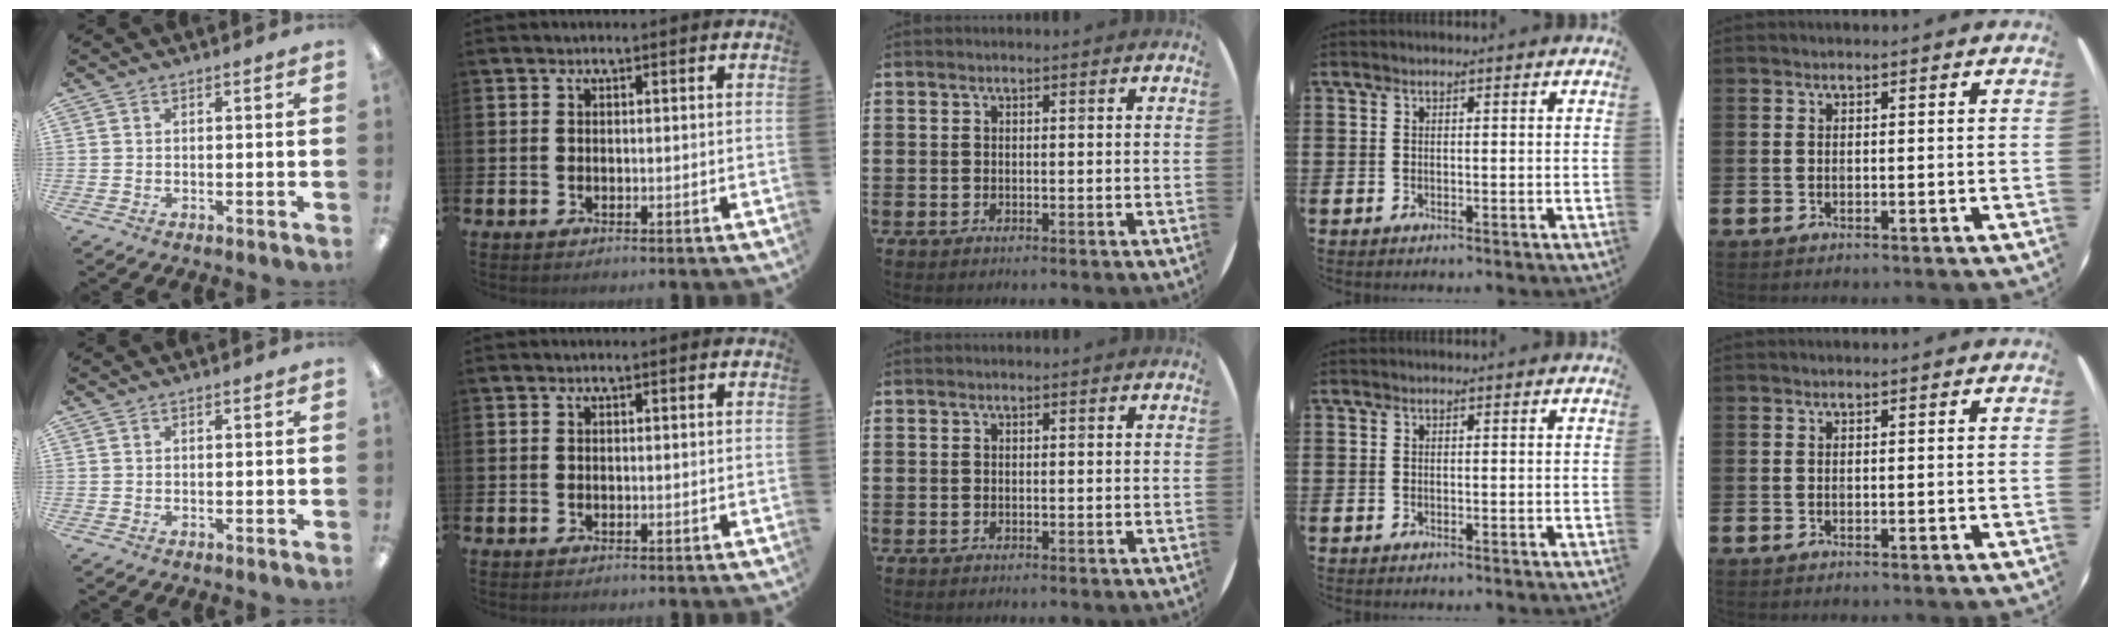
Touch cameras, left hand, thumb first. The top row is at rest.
{}